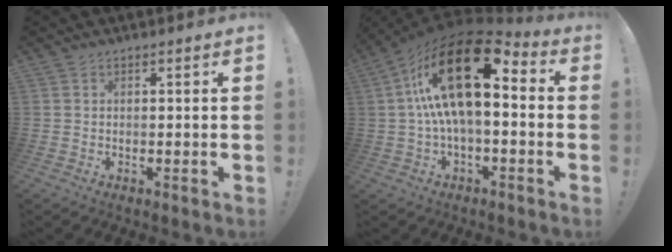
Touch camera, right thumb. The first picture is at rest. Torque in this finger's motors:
{"motor_torque": [1.98, 3.02, 2.33, -0.44, 0.78]}